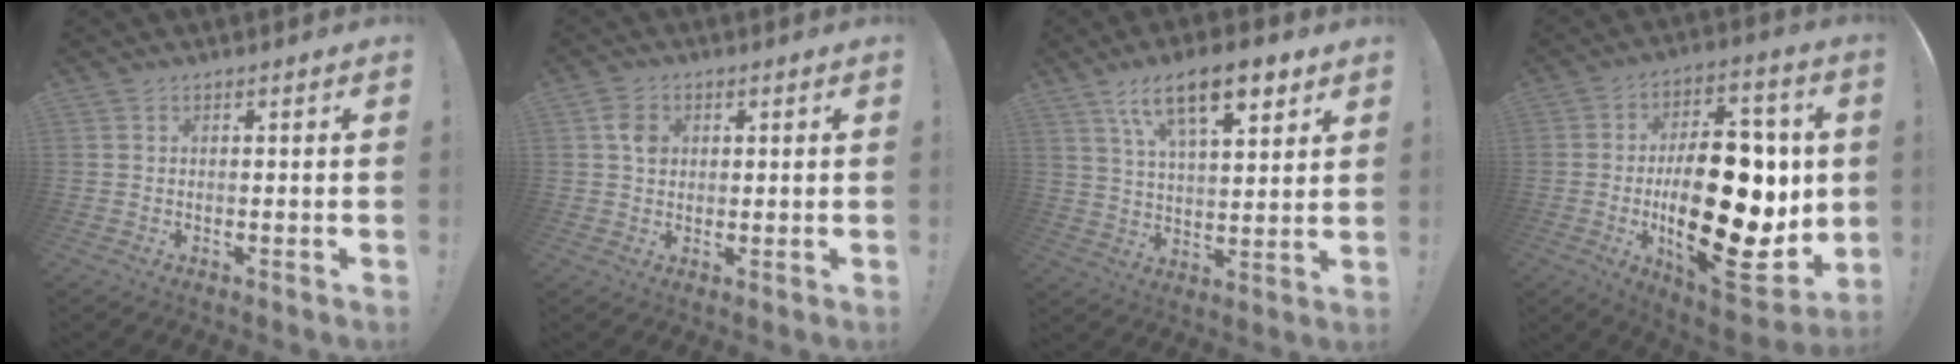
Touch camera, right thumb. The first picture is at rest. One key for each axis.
{"total": 5.4, "fx": 1.2, "fy": 4.2, "fz": 3.2, "tx": -0.040, "ty": 0.005, "tz": 0.022}
{"total": 15.1, "fx": 8.5, "fy": 5.8, "fz": 11.1, "tx": -0.179, "ty": -0.030, "tz": 0.143}
{"total": 32.3, "fx": -2.0, "fy": 16.5, "fz": 27.7, "tx": -0.443, "ty": 0.005, "tz": -0.009}